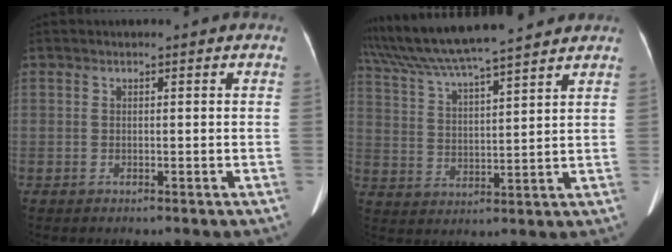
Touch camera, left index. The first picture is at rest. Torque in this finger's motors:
{"motor_torque": [0.26, -1.65, 0.78, 0.21]}